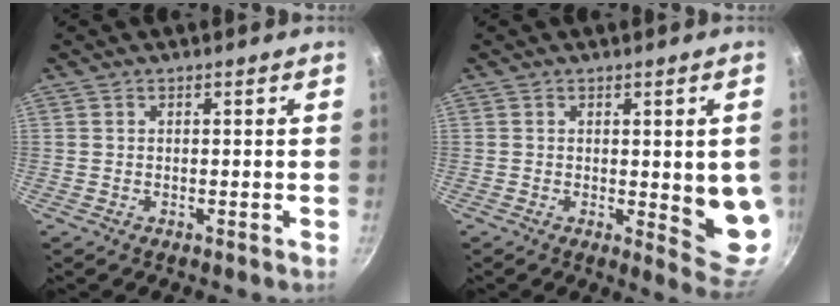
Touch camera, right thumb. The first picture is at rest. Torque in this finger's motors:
{"motor_torque": [-0.32, 0.88, 0.06, 0.02, 0.19]}